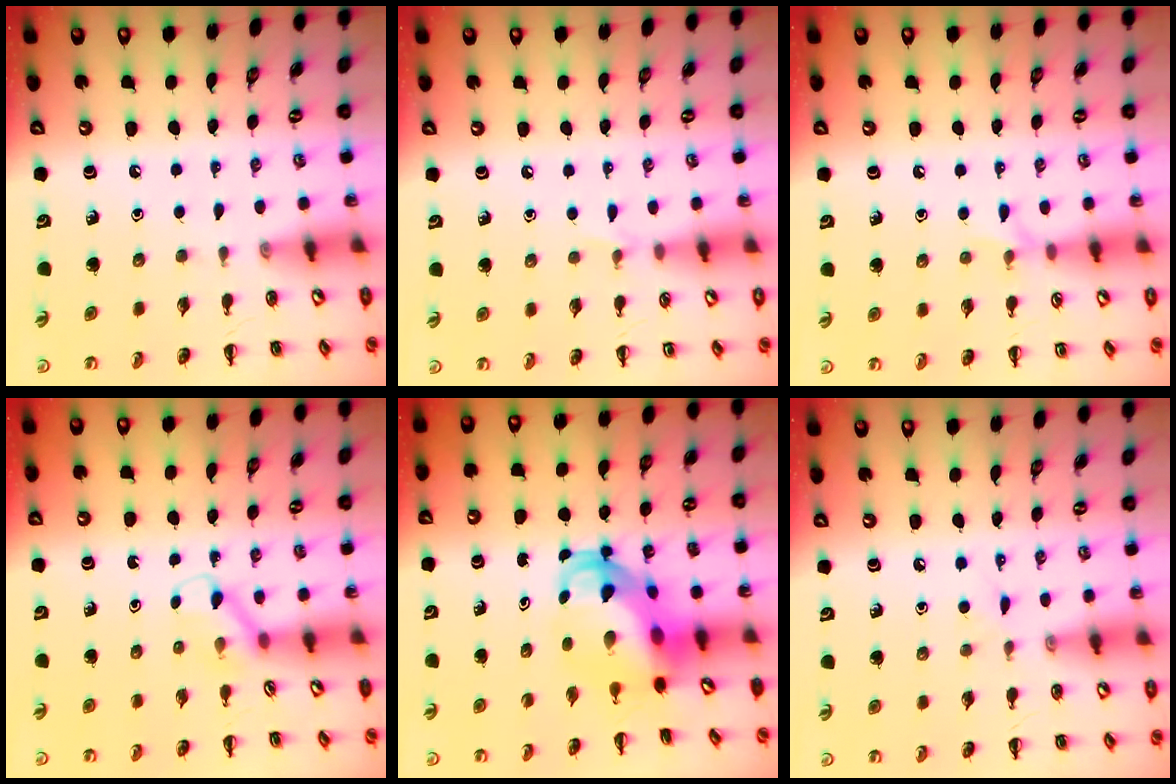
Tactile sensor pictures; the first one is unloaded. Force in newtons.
{"total": 3.9, "press": 3.7, "slide": 1.3}
{"total": 5.2, "press": 4.9, "slide": 1.9}
{"total": 2.6, "press": 2.4, "slide": 0.9}
{"total": 6.8, "press": 6.6, "slide": 1.4}
{"total": 2.9, "press": 2.8, "slide": 0.9}